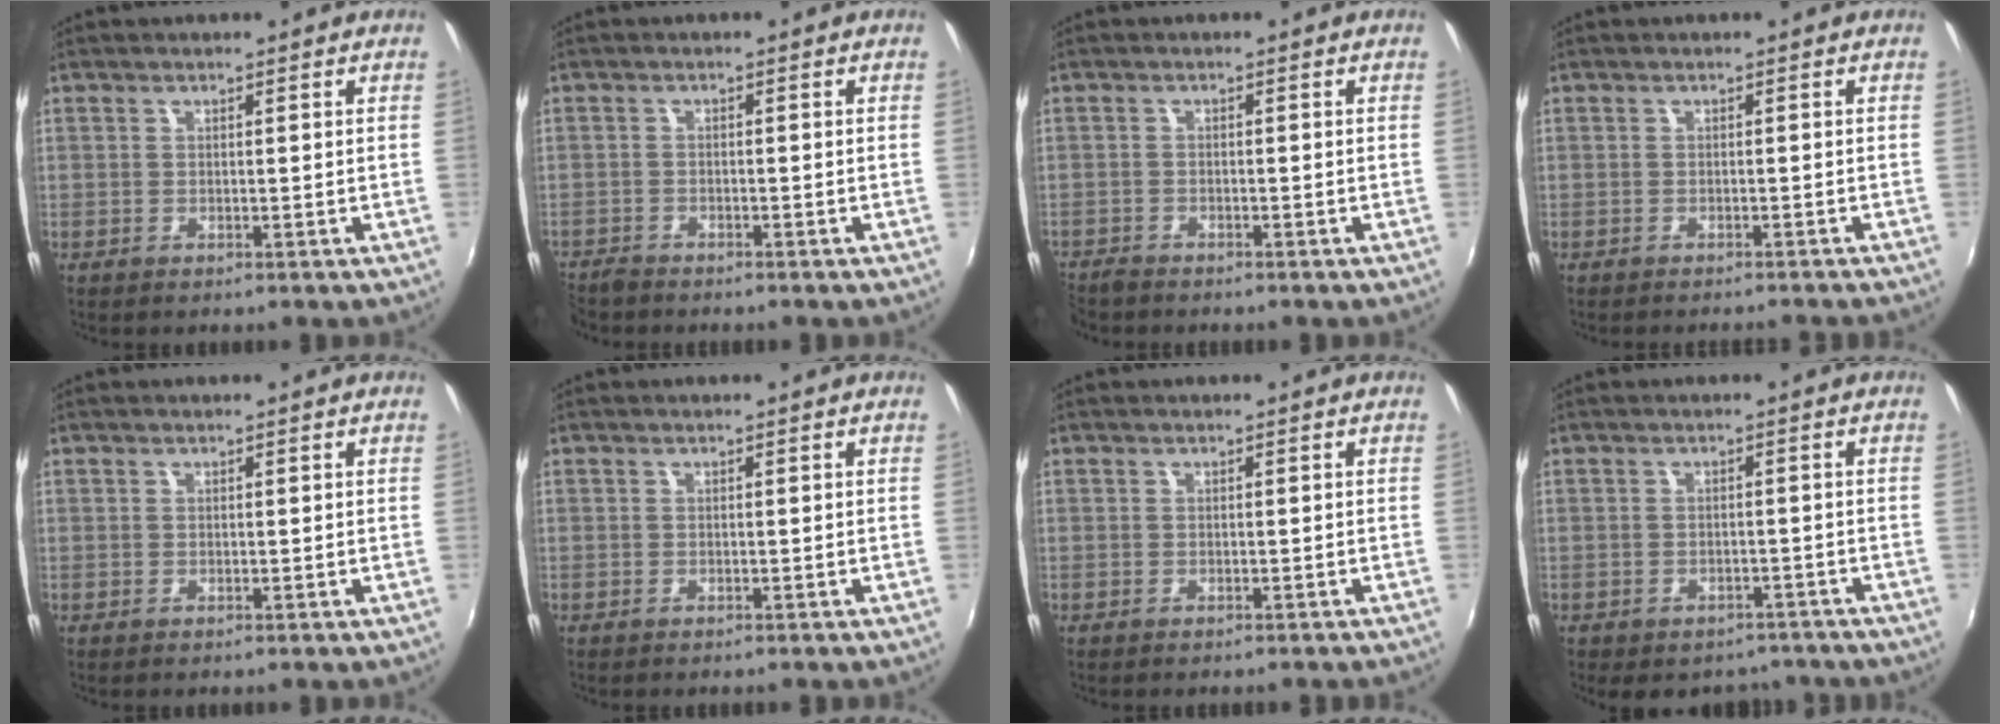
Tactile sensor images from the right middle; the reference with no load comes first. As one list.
[{"total": 3.3, "force": [-3.1, 0.9, 0.5], "torque": [-0.024, -0.014, -0.063]}, {"total": 2.8, "force": [-2.7, 0.7, 0.5], "torque": [-0.021, -0.014, -0.055]}, {"total": 4.1, "force": [-3.8, 0.6, 1.4], "torque": [-0.030, -0.010, -0.052]}, {"total": 0.0}, {"total": 0.0}, {"total": 0.9, "force": [-0.8, 0.2, 0.4], "torque": [-0.008, -0.004, -0.011]}, {"total": 8.3, "force": [-6.4, 4.4, 2.7], "torque": [-0.058, -0.006, -0.075]}]